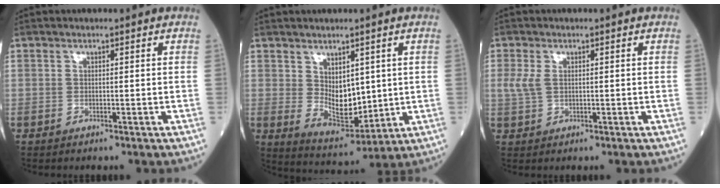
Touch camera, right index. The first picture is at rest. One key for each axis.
{"total": 7.2, "fx": 1.5, "fy": 4.0, "fz": 5.8, "tx": -0.102, "ty": -0.007, "tz": 0.045}
{"total": 2.5, "fx": 0.5, "fy": 1.5, "fz": 1.9, "tx": -0.057, "ty": 0.006, "tz": 0.014}